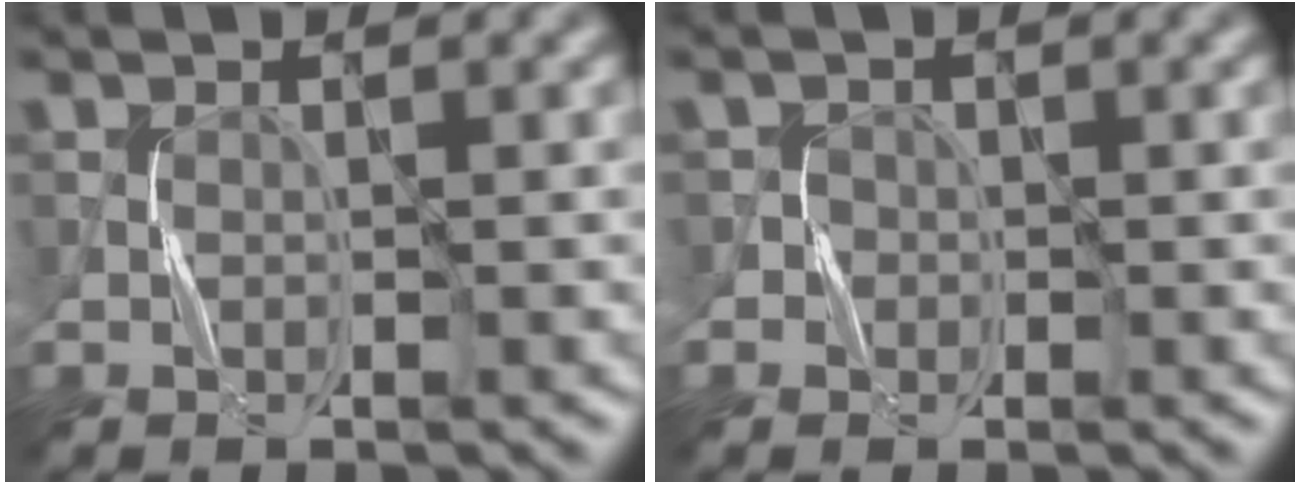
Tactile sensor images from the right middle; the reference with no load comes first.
{"total": 2.2, "force": [-0.4, 2.1, 0.5], "torque": [0.000, 0.022, -0.033]}